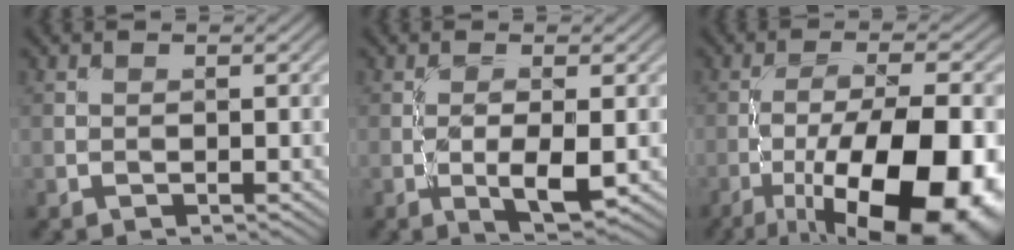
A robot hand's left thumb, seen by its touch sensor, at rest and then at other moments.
{"total": 4.0, "force": [-0.7, 1.2, 3.8], "torque": [-0.076, -0.004, -0.010]}
{"total": 18.1, "force": [-7.9, 6.4, 14.9], "torque": [-0.238, -0.006, -0.120]}